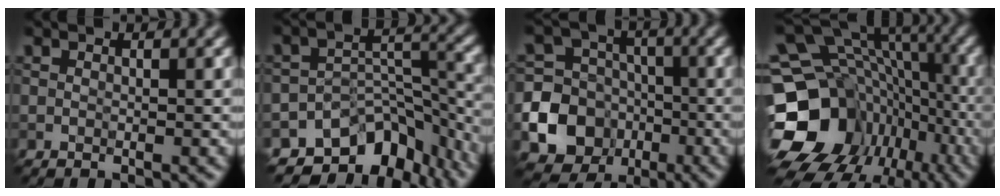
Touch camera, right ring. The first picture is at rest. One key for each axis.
{"total": 9.7, "fx": -7.1, "fy": 5.0, "fz": 4.3, "tx": -0.053, "ty": -0.015, "tz": -0.107}
{"total": 13.4, "fx": -4.6, "fy": 12.2, "fz": 3.0, "tx": -0.076, "ty": -0.032, "tz": -0.084}
{"total": 18.6, "fx": -5.9, "fy": 14.7, "fz": 9.8, "tx": -0.192, "ty": 0.008, "tz": -0.072}